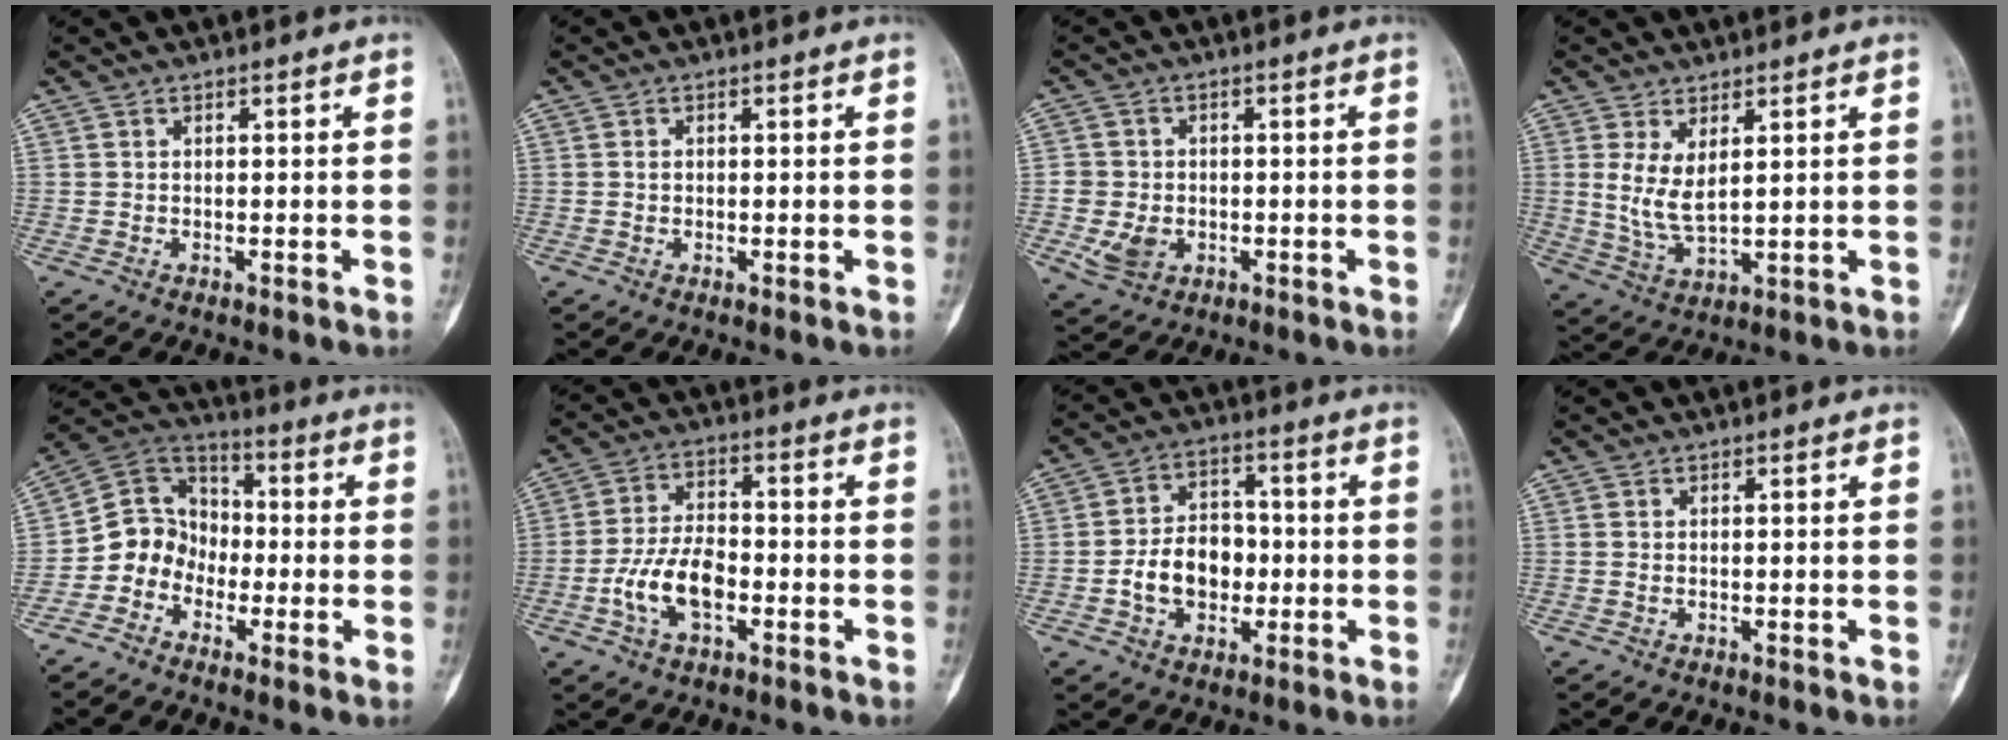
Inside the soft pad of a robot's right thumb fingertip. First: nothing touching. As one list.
[{"total": 0.5, "force": [0.1, 0.4, 0.3], "torque": [-0.004, 0.000, 0.000]}, {"total": 5.8, "force": [-1.3, 4.8, 3.0], "torque": [-0.044, 0.004, -0.017]}, {"total": 6.5, "force": [1.9, 2.9, 5.5], "torque": [-0.107, -0.019, 0.050]}, {"total": 9.3, "force": [-3.2, 8.1, 3.0], "torque": [-0.020, 0.063, -0.075]}, {"total": 9.9, "force": [-3.1, 5.4, 7.7], "torque": [-0.144, 0.024, -0.062]}, {"total": 10.0, "force": [-1.9, 7.4, 6.5], "torque": [-0.079, 0.027, -0.037]}, {"total": 0.0}]